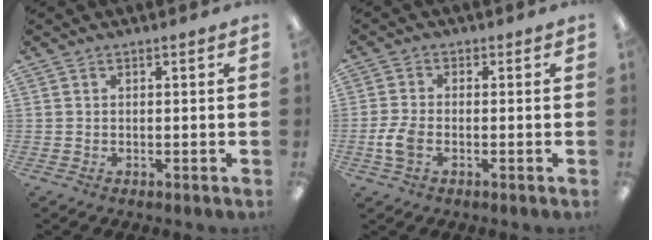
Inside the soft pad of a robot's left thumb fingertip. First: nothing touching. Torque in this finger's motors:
{"motor_torque": [-0.52, 0.57, 0.02, 0.01, 0.03]}